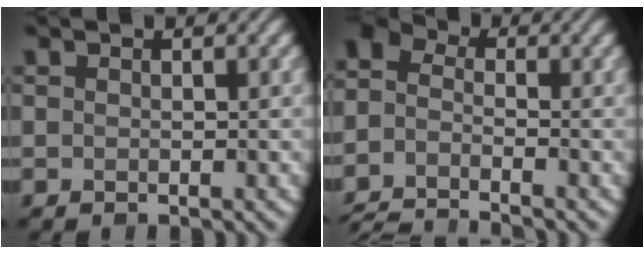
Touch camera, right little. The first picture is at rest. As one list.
[{"total": 5.2, "force": [-4.0, 2.1, 2.7], "torque": [-0.058, -0.013, -0.084]}]